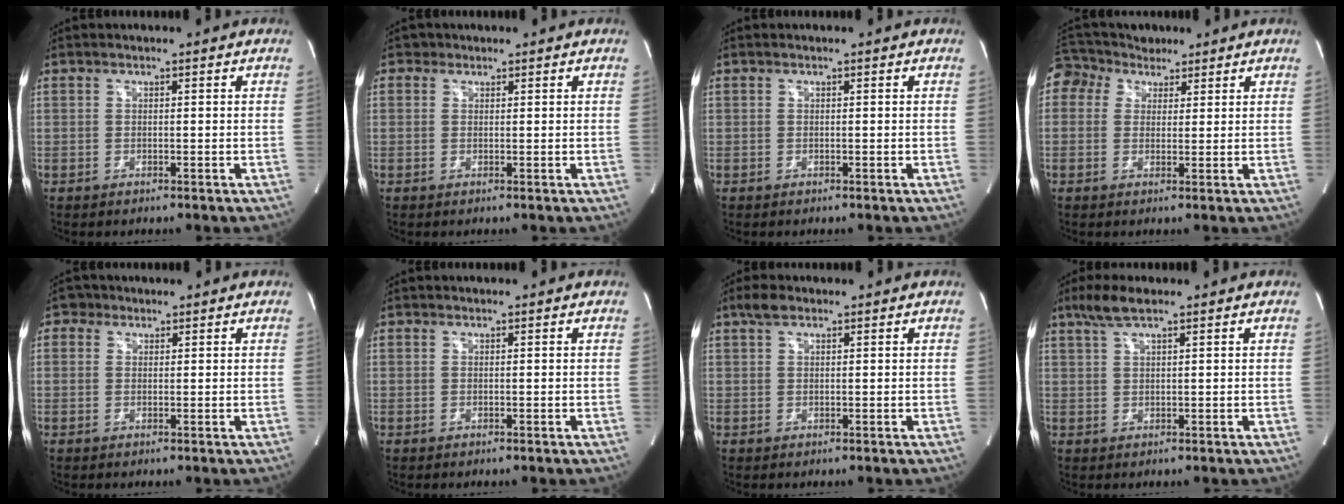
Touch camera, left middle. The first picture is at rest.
{"total": 1.2, "force": [0.7, 0.9, 0.0], "torque": [0.008, 0.000, 0.006]}
{"total": 0.0}
{"total": 6.9, "force": [4.4, 5.2, 1.0], "torque": [-0.029, 0.045, 0.082]}
{"total": 1.9, "force": [1.0, 1.7, 0.2], "torque": [0.000, 0.005, 0.012]}
{"total": 0.0}
{"total": 2.1, "force": [1.5, 0.9, 1.3], "torque": [-0.032, 0.014, 0.029]}
{"total": 3.9, "force": [2.8, 0.5, 2.7], "torque": [-0.066, 0.012, 0.059]}